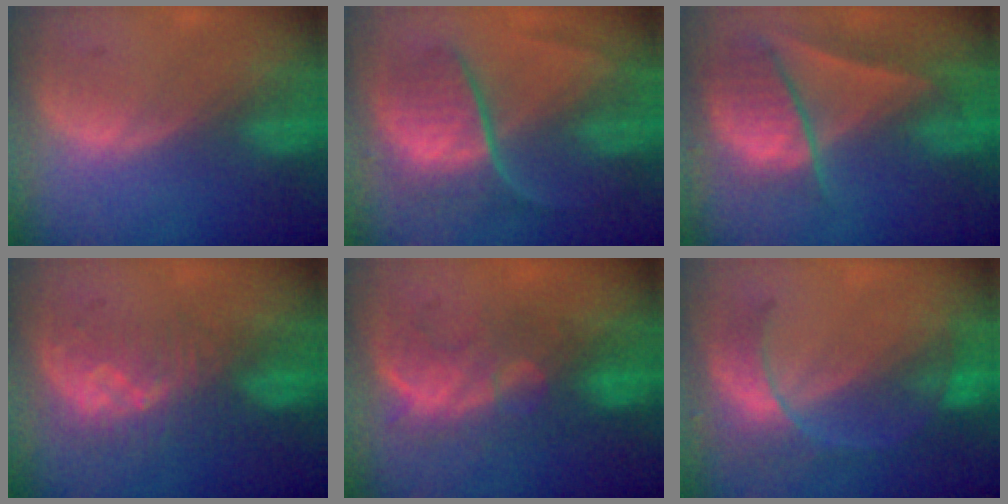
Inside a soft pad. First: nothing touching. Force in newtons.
{"total": 9.3, "press": 7.8, "slide": 5.2}
{"total": 8.9, "press": 7.9, "slide": 4.2}
{"total": 8.2, "press": 7.3, "slide": 3.7}
{"total": 7.9, "press": 7.8, "slide": 1.4}
{"total": 7.9, "press": 6.9, "slide": 3.9}